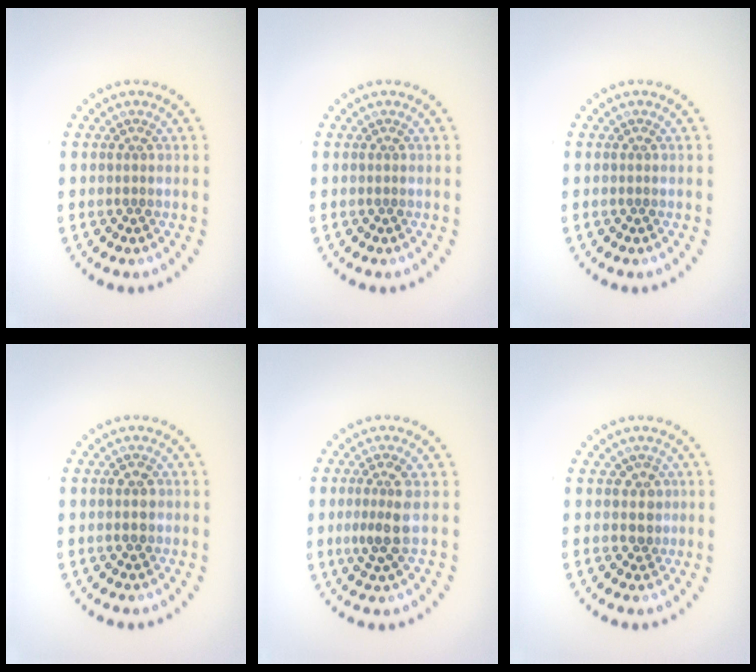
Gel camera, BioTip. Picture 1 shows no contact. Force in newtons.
{"total": 0.0}
{"total": 0.0}
{"total": 1.4, "press": 1.4, "slide": 0.1}
{"total": 2.8, "press": 2.5, "slide": 1.2}
{"total": 1.2, "press": 0.9, "slide": 0.8}